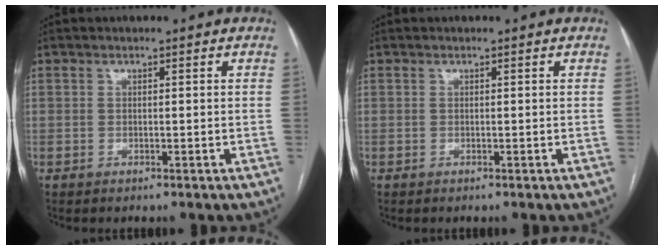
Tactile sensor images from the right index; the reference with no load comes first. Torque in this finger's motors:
{"motor_torque": [0.00, 0.00, 0.00, 0.01]}